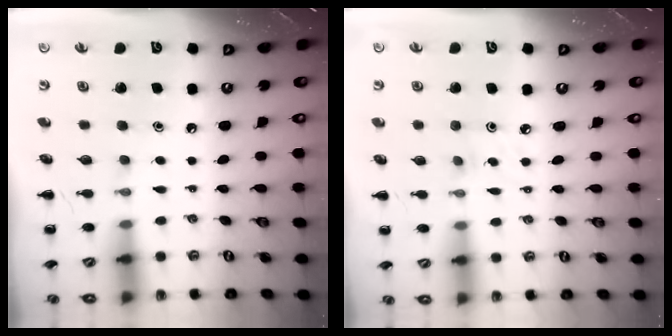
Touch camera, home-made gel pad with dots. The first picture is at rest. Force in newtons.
{"total": 2.1, "press": 2.0, "slide": 0.8}